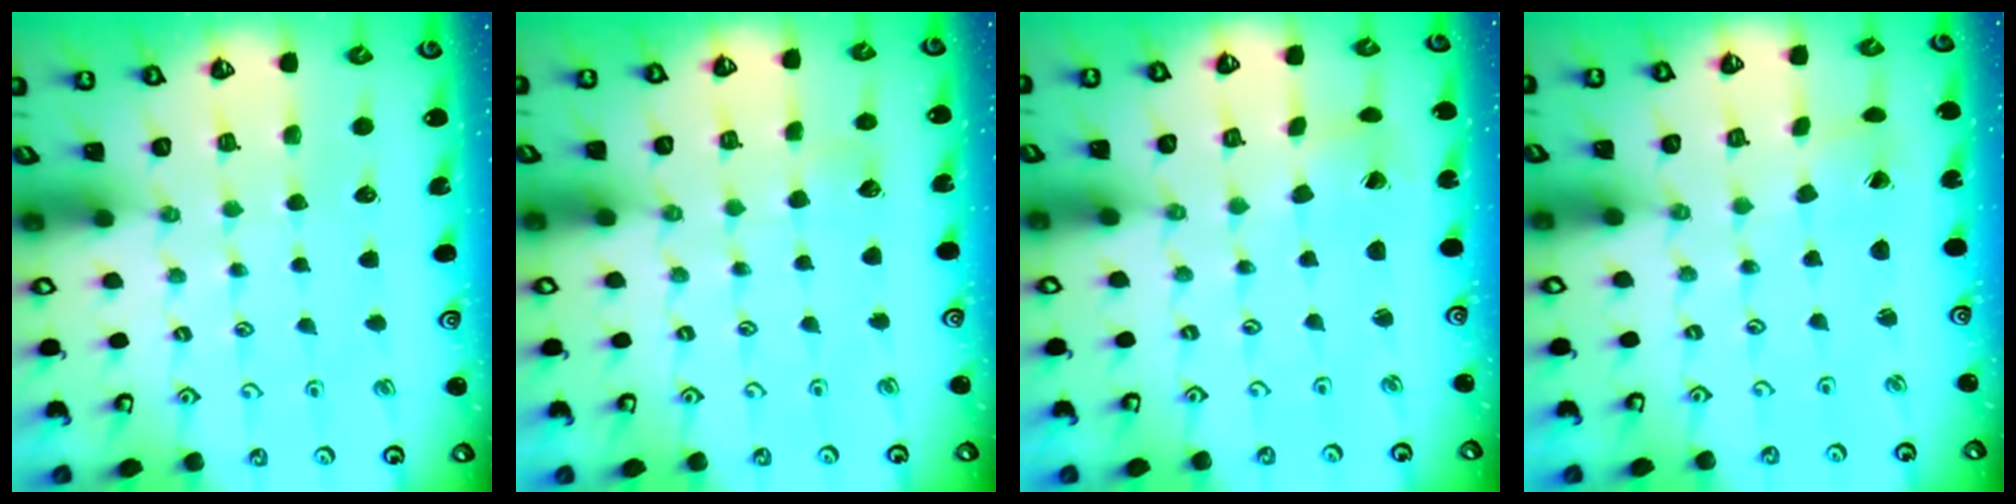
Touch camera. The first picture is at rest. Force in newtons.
{"total": 3.4, "press": 3.4, "slide": 0.3}
{"total": 1.6, "press": 1.5, "slide": 0.3}
{"total": 0.5, "press": 0.5, "slide": 0.1}